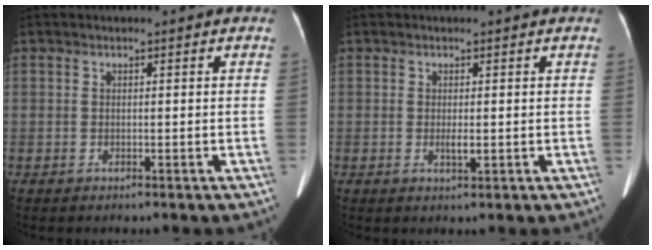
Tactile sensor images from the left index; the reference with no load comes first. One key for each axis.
{"total": 1.3, "fx": 0.1, "fy": 0.3, "fz": 1.2, "tx": -0.025, "ty": -0.003, "tz": 0.004}